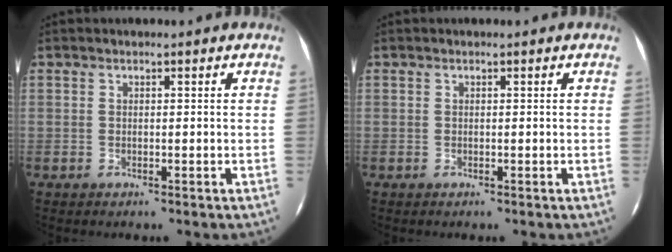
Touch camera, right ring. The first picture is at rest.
{"total": 0.0}